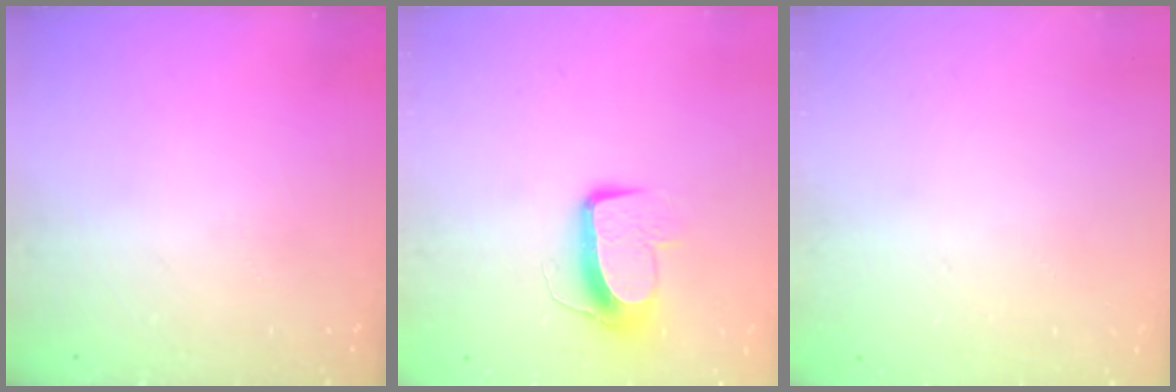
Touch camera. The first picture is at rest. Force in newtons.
{"total": 10.5, "press": 10.5, "slide": 0.8}
{"total": 0.0}